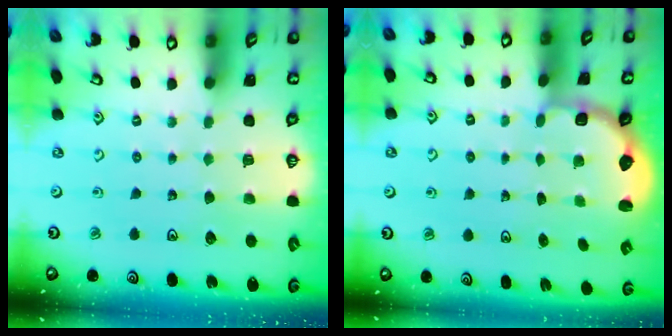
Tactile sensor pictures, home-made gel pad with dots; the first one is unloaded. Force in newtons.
{"total": 2.6, "press": 2.1, "slide": 1.5}